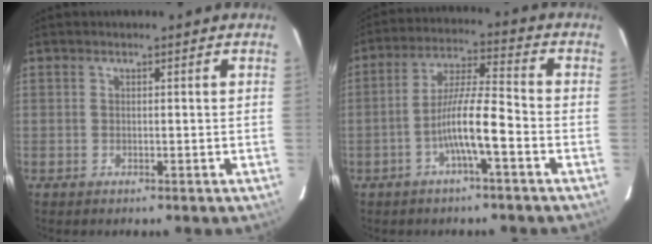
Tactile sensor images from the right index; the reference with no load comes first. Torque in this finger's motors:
{"motor_torque": [1.07, -0.87, 0.79, 0.19]}